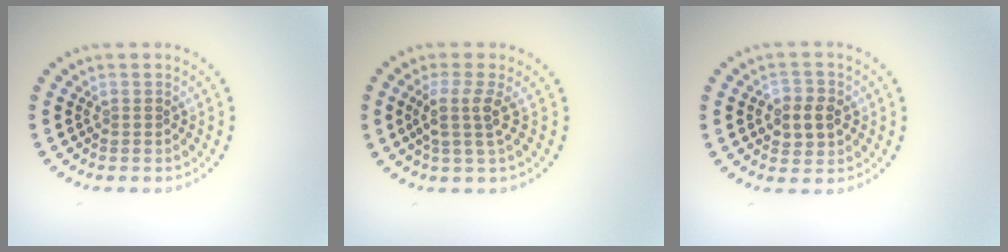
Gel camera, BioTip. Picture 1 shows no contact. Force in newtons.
{"total": 2.4, "press": 1.8, "slide": 1.5}
{"total": 2.9, "press": 2.9, "slide": 0.4}